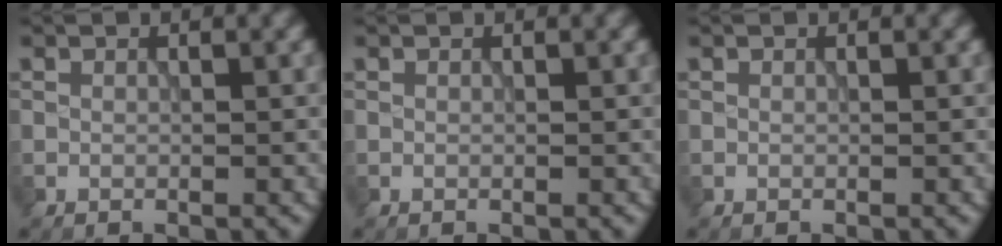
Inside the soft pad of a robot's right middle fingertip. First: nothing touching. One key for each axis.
{"total": 0.0}
{"total": 0.0}